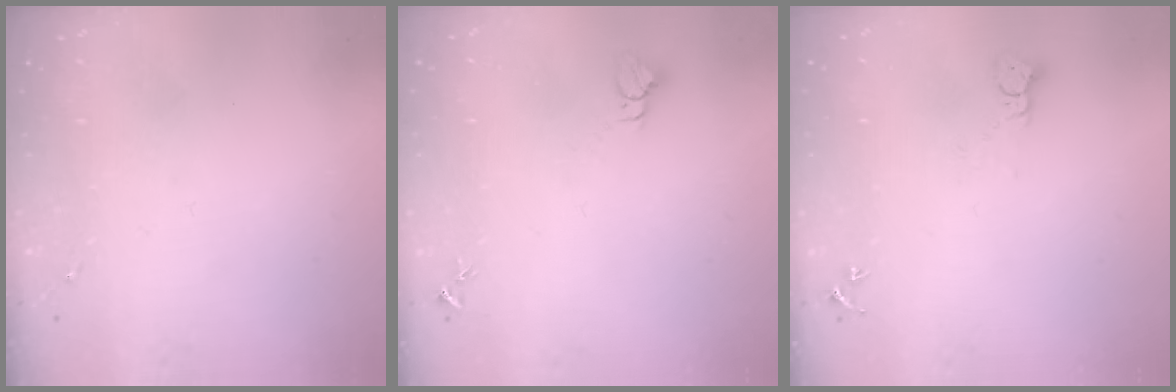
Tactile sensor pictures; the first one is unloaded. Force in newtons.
{"total": 2.8, "press": 2.8, "slide": 0.1}
{"total": 3.3, "press": 3.3, "slide": 0.1}